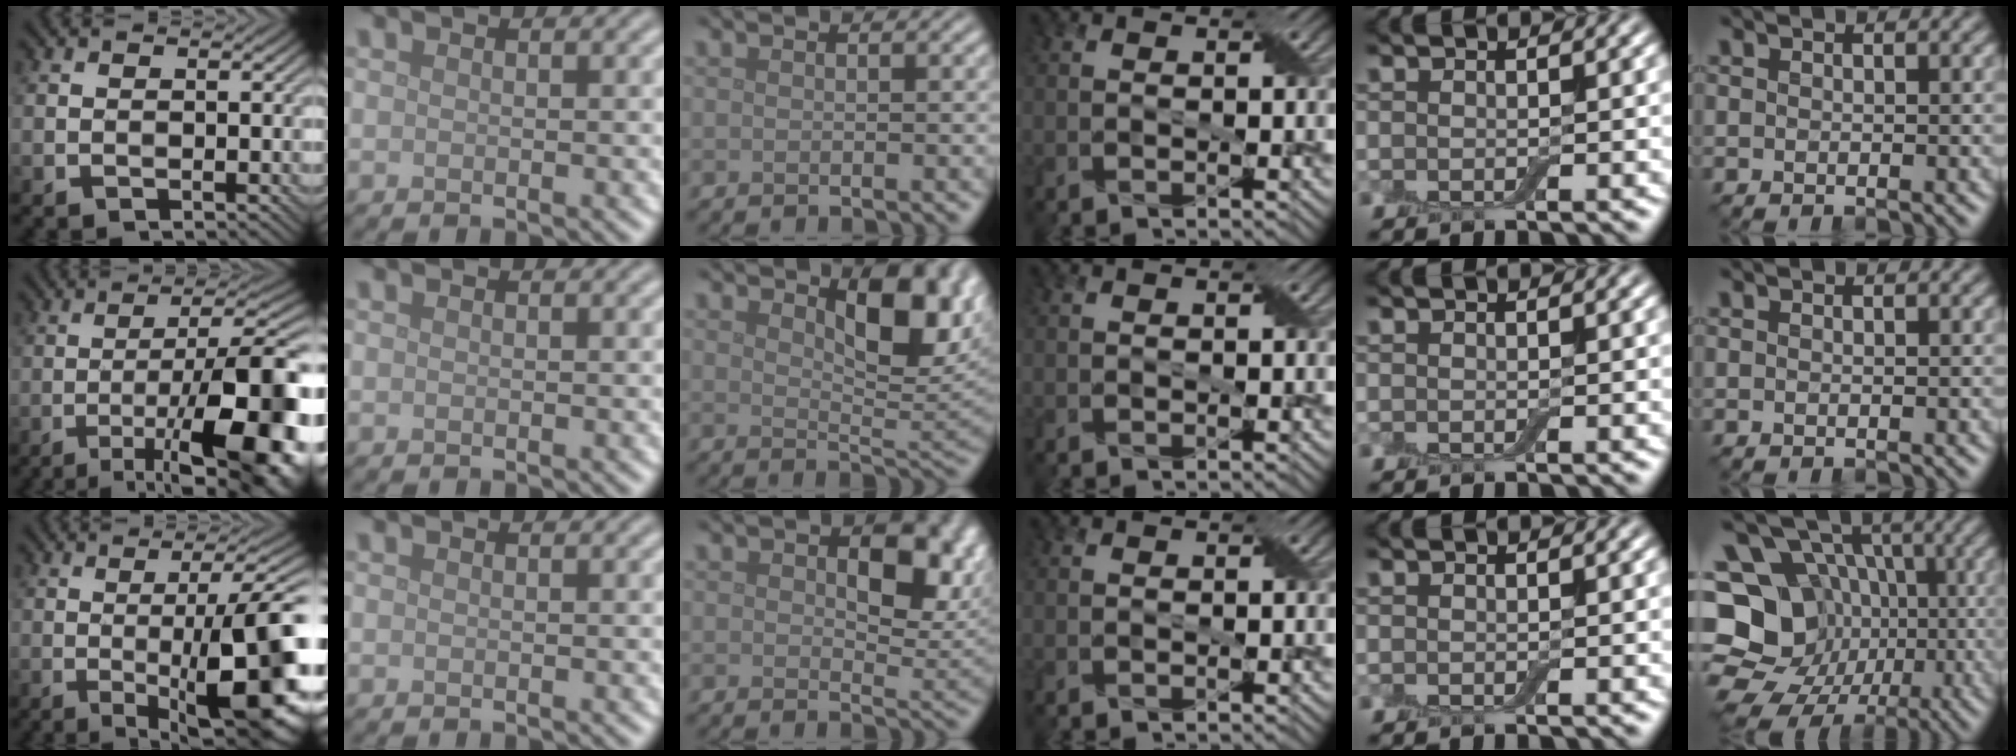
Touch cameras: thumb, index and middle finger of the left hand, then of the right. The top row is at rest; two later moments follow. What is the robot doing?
{"motion": "close", "object": "airpods case & airpods"}